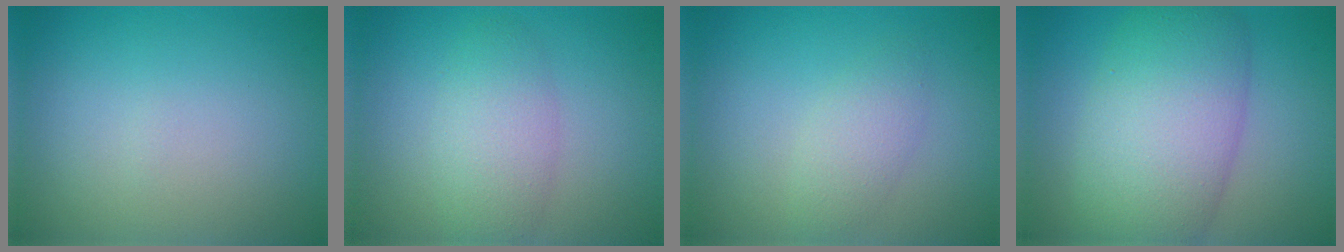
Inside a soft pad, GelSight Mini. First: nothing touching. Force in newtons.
{"total": 3.6, "press": 3.6, "slide": 0.1}
{"total": 2.1, "press": 2.1, "slide": 0.1}
{"total": 9.4, "press": 9.4, "slide": 0.7}